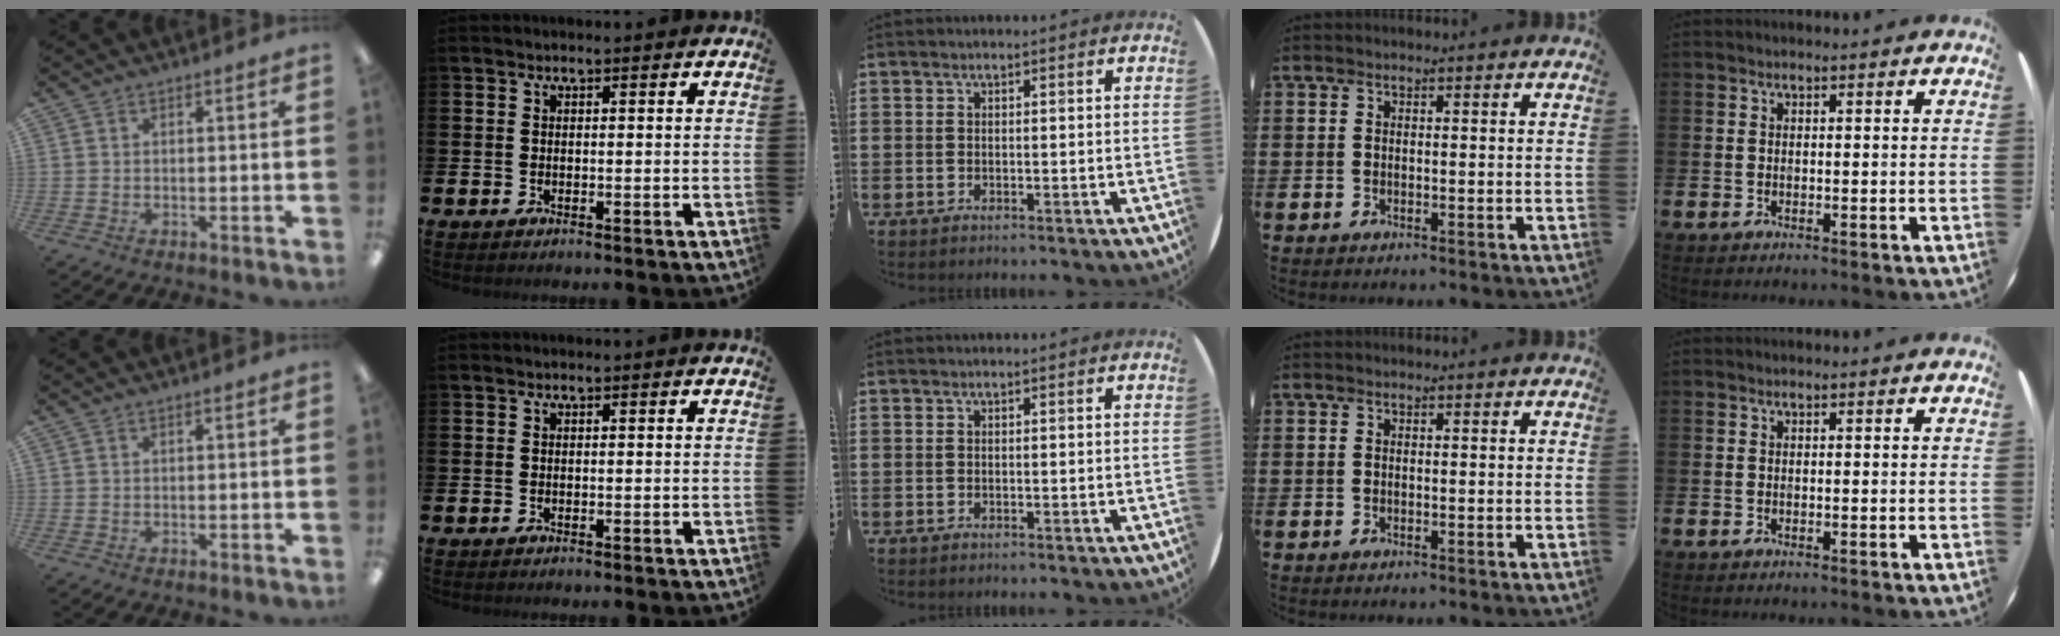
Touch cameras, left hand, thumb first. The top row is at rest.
{}